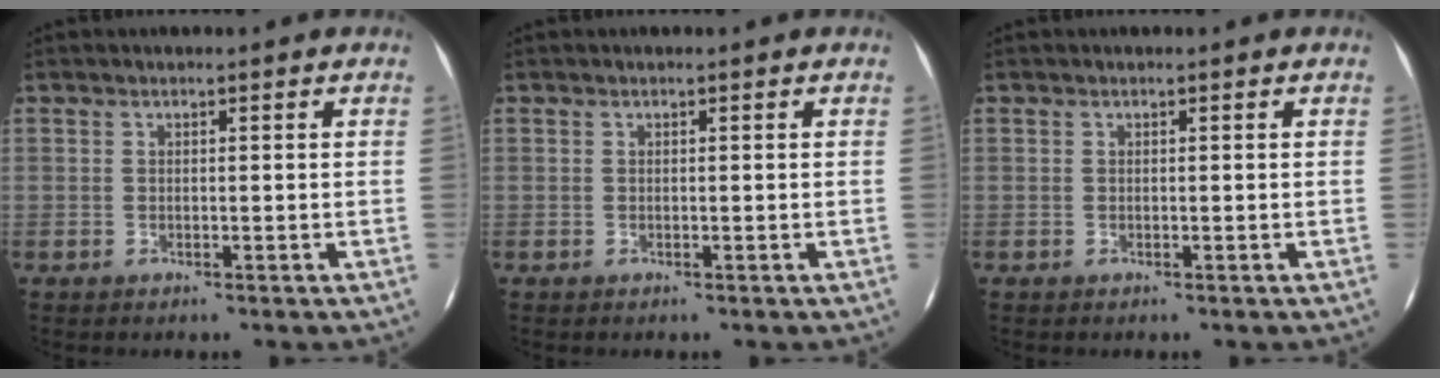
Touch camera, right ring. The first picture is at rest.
{"total": 0.0}
{"total": 0.0}